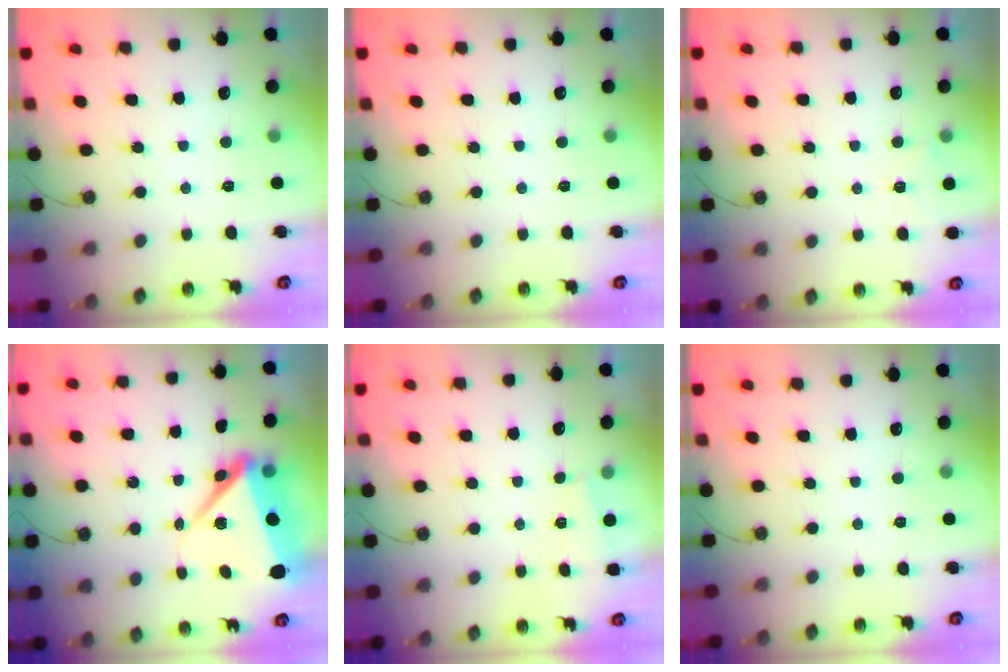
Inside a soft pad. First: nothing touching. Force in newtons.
{"total": 0.0}
{"total": 3.3, "press": 2.9, "slide": 1.6}
{"total": 12.0, "press": 11.9, "slide": 1.6}
{"total": 1.1, "press": 1.1, "slide": 0.1}
{"total": 0.0}